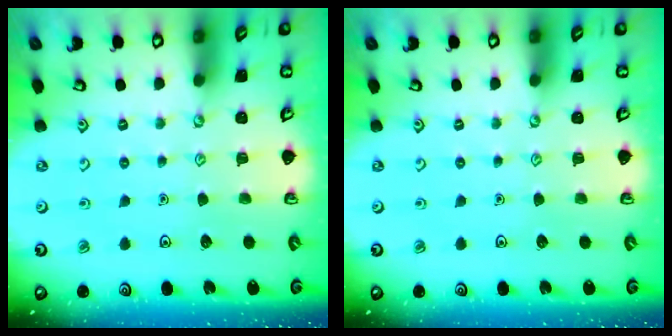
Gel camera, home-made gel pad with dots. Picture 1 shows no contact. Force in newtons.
{"total": 0.0}